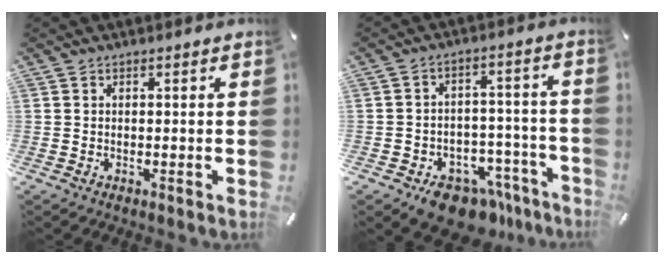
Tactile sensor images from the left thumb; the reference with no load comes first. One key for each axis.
{"total": 10.7, "fx": -7.7, "fy": 6.2, "fz": 4.1, "tx": -0.041, "ty": 0.062, "tz": -0.122}